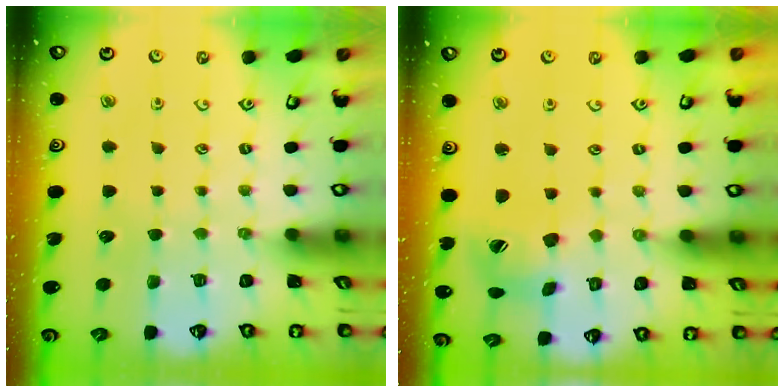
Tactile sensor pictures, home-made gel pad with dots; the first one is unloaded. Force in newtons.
{"total": 10.8, "press": 10.8, "slide": 1.2}